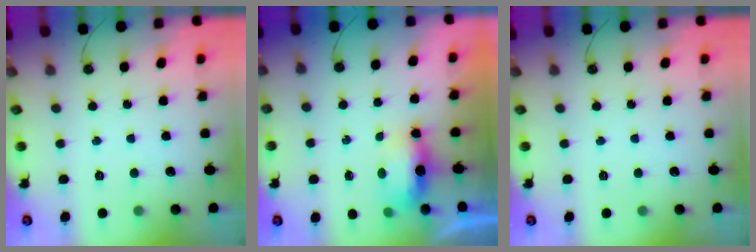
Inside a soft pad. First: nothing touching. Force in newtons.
{"total": 10.7, "press": 7.2, "slide": 7.9}
{"total": 0.0}